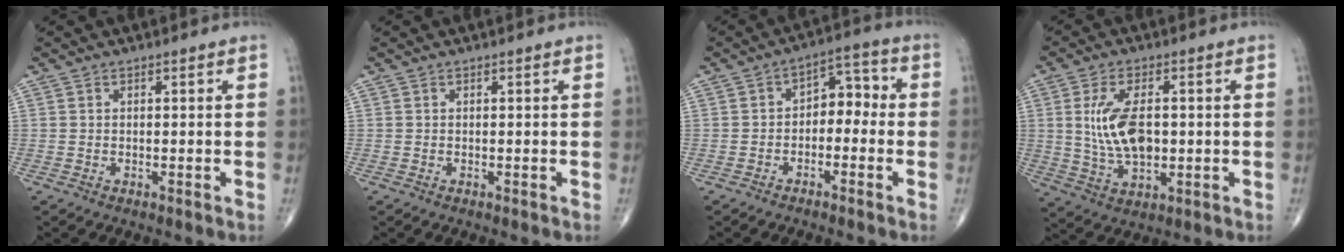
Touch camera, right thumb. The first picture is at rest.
{"total": 0.0}
{"total": 6.5, "force": [-1.2, 4.3, 4.6], "torque": [-0.039, 0.041, -0.032]}
{"total": 10.6, "force": [0.9, 5.6, 9.0], "torque": [-0.170, -0.006, 0.025]}